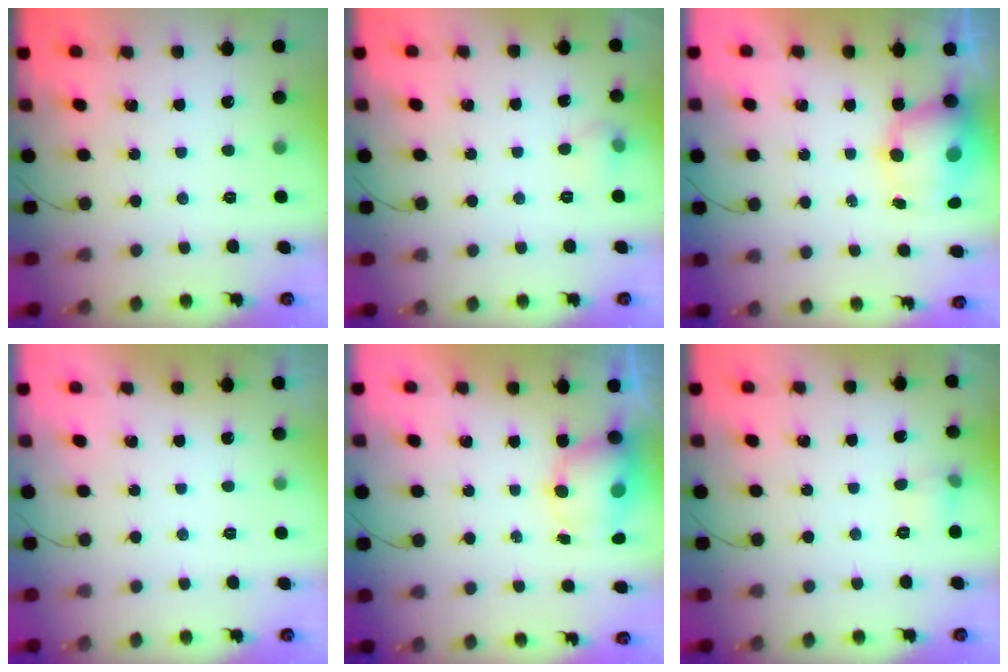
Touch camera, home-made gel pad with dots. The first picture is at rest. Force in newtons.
{"total": 7.7, "press": 4.5, "slide": 6.3}
{"total": 9.2, "press": 9.1, "slide": 1.7}
{"total": 0.0}
{"total": 6.7, "press": 6.7, "slide": 0.9}
{"total": 4.9, "press": 4.7, "slide": 1.6}